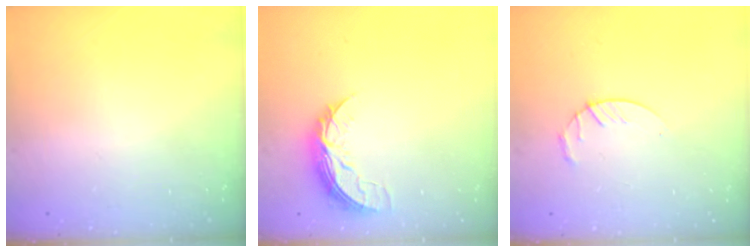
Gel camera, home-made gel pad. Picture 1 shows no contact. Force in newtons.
{"total": 7.8, "press": 7.8, "slide": 0.4}
{"total": 4.3, "press": 4.2, "slide": 0.6}